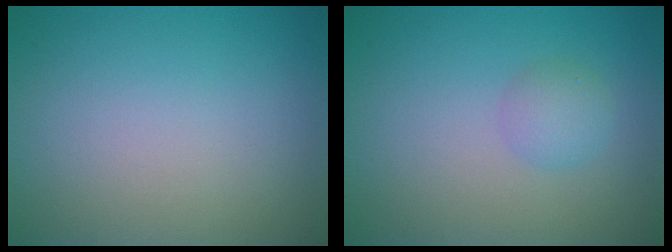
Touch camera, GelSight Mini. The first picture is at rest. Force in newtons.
{"total": 1.7, "press": 1.7, "slide": 0.1}